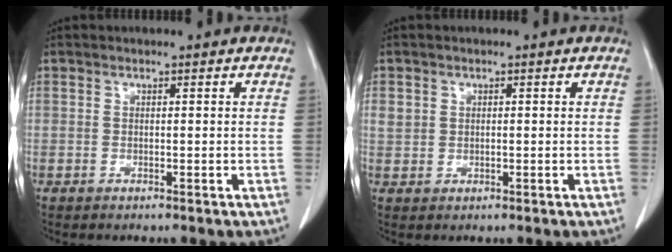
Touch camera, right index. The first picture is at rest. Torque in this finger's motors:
{"motor_torque": [0.08, -0.03, 0.08, 0.01]}